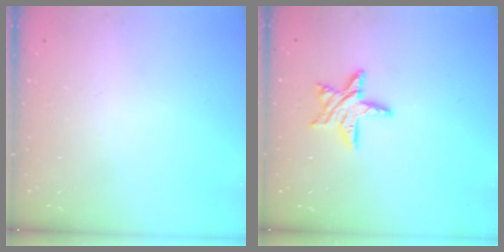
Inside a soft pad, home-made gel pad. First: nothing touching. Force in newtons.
{"total": 10.6, "press": 10.6, "slide": 0.8}